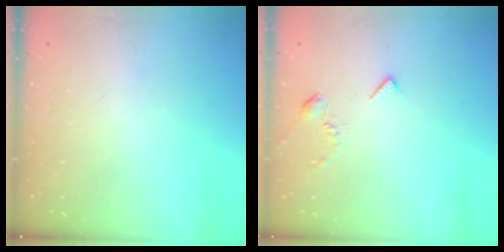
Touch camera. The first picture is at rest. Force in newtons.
{"total": 3.0, "press": 2.9, "slide": 0.7}